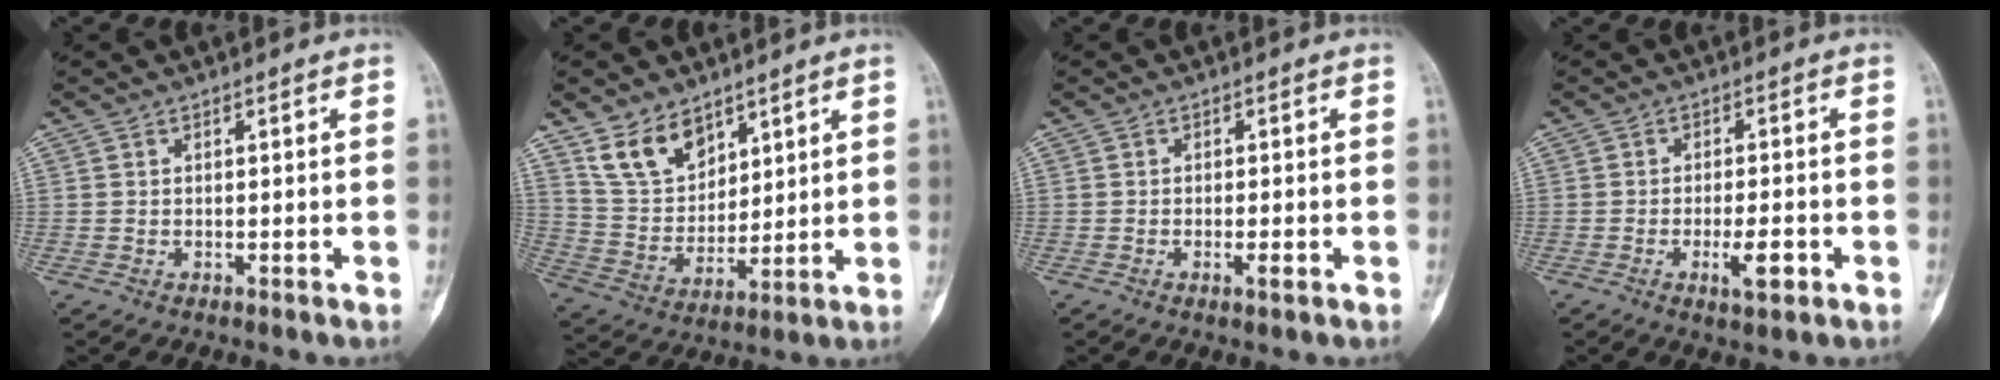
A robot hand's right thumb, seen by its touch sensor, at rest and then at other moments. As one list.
[{"total": 10.6, "force": [7.2, 6.5, 4.5], "torque": [-0.062, -0.038, 0.149]}, {"total": 1.9, "force": [-0.7, 0.5, 1.7], "torque": [-0.031, -0.001, -0.012]}, {"total": 5.1, "force": [-1.9, 1.7, 4.4], "torque": [-0.072, 0.002, -0.027]}]